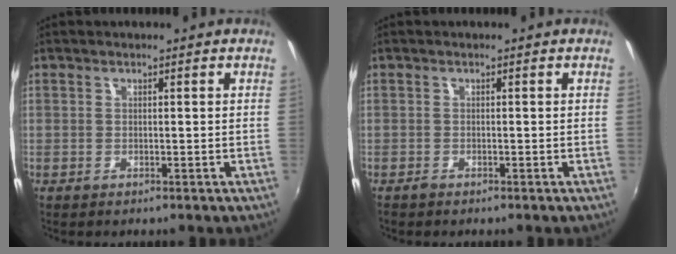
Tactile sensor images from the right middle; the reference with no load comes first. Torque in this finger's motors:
{"motor_torque": [0.14, -0.20, 0.00, 0.00]}